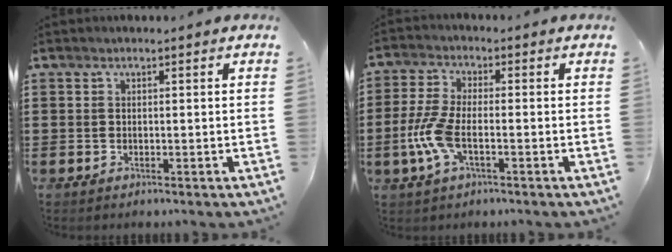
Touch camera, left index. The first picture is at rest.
{"total": 6.6, "force": [-1.9, 2.4, 5.8], "torque": [-0.139, -0.012, -0.038]}